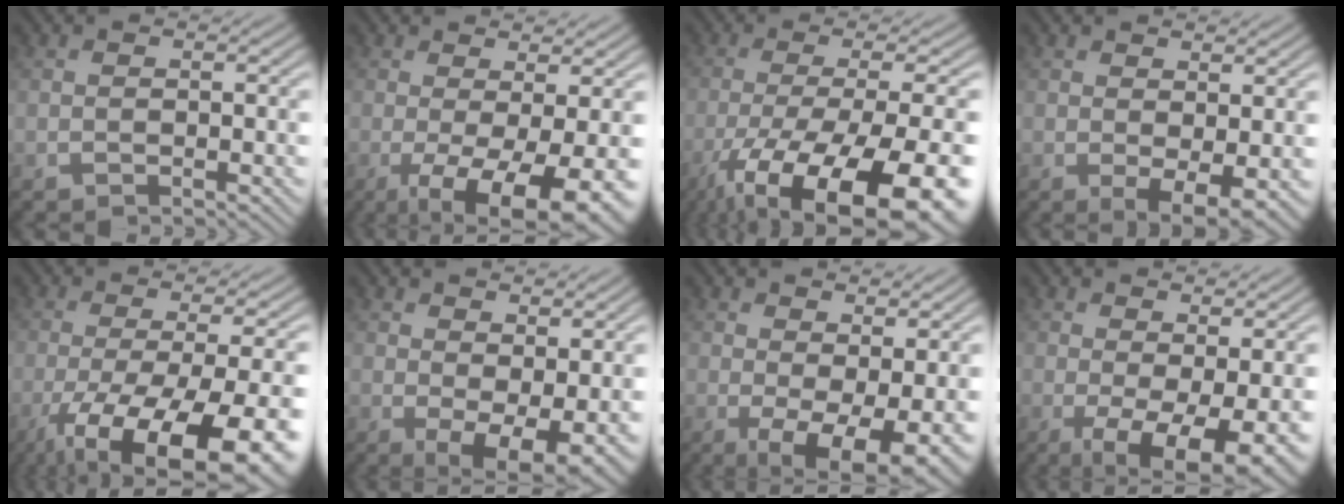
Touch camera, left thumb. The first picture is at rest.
{"total": 10.0, "force": [-3.1, 2.9, 9.1], "torque": [-0.137, -0.005, -0.035]}
{"total": 18.0, "force": [-10.1, 5.2, 13.9], "torque": [-0.225, -0.044, -0.144]}
{"total": 3.7, "force": [0.3, 1.1, 3.5], "torque": [-0.056, -0.009, 0.011]}
{"total": 16.4, "force": [-8.0, 4.7, 13.5], "torque": [-0.213, -0.024, -0.110]}
{"total": 7.6, "force": [0.8, 3.8, 6.6], "torque": [-0.095, -0.015, 0.026]}
{"total": 8.4, "force": [-0.6, 3.6, 7.6], "torque": [-0.113, -0.014, 0.002]}
{"total": 8.8, "force": [-1.6, 3.3, 7.9], "torque": [-0.125, -0.007, -0.015]}